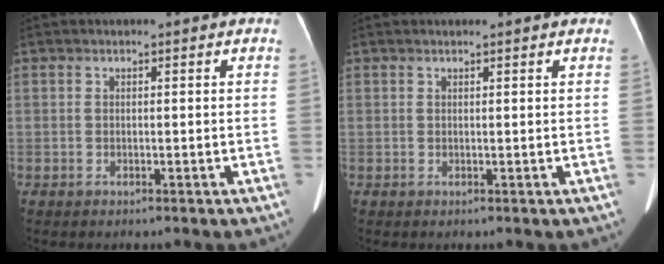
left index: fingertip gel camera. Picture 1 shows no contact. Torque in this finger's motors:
{"motor_torque": [0.02, -0.07, 0.01, -0.01]}